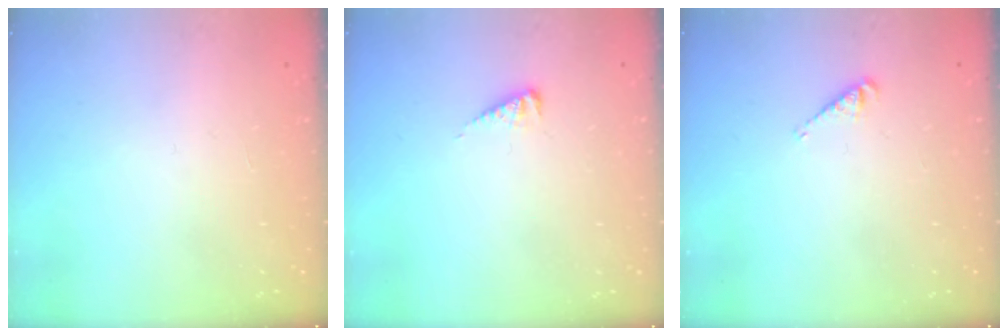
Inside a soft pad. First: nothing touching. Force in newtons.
{"total": 2.9, "press": 2.9, "slide": 0.2}
{"total": 3.9, "press": 3.9, "slide": 0.5}